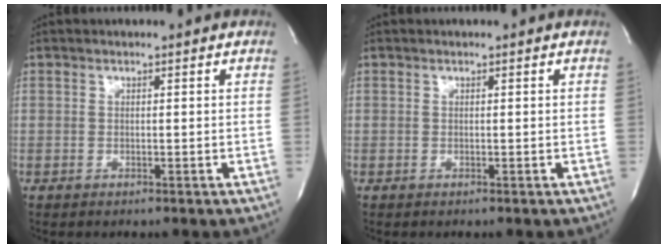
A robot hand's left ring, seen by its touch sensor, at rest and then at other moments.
{"total": 0.0}